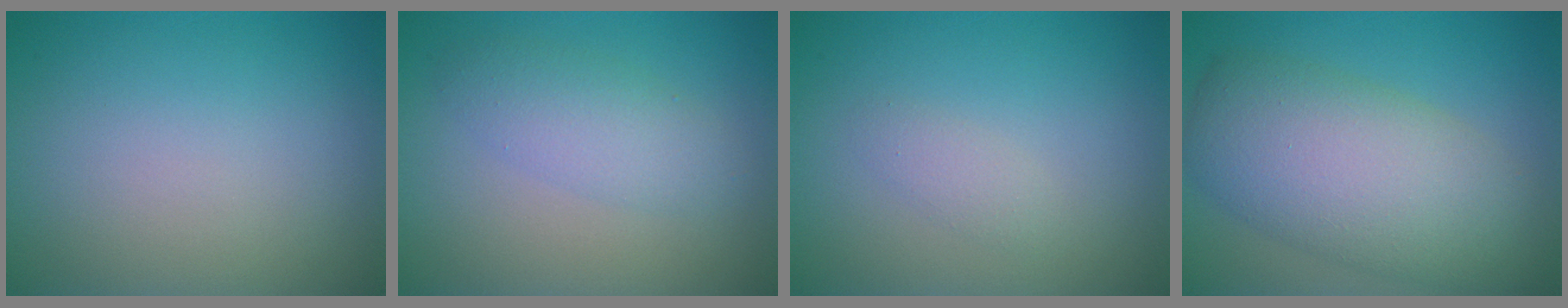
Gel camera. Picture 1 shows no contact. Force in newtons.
{"total": 2.9, "press": 2.9, "slide": 0.1}
{"total": 1.2, "press": 1.2, "slide": 0.0}
{"total": 9.3, "press": 9.3, "slide": 0.3}